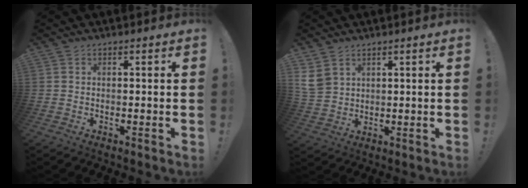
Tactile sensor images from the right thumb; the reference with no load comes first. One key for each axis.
{"total": 6.2, "fx": 3.6, "fy": 4.2, "fz": 2.7, "tx": -0.050, "ty": -0.015, "tz": 0.074}